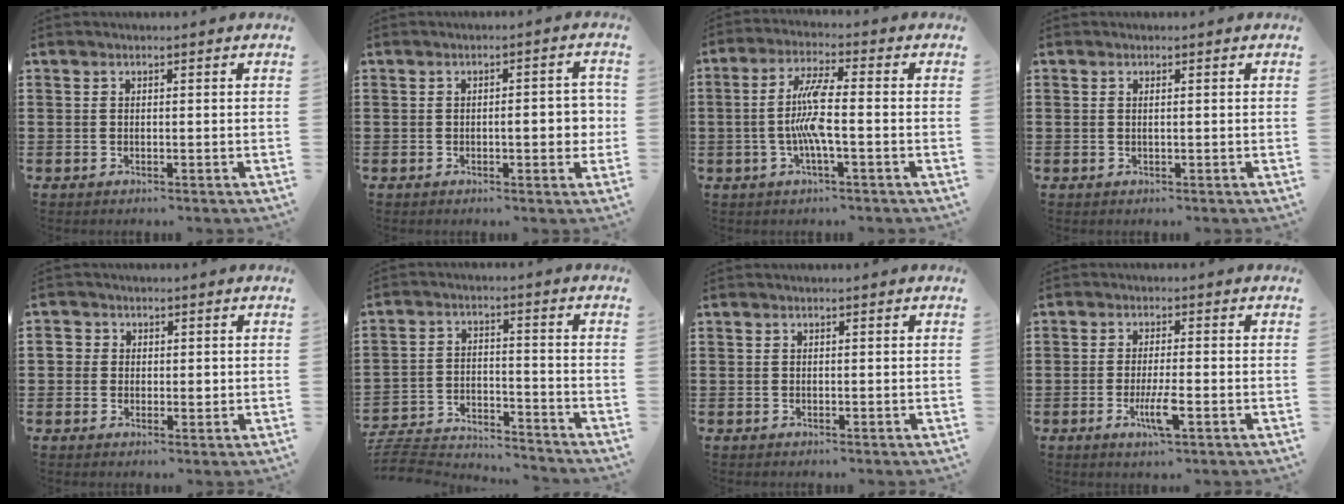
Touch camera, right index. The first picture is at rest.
{"total": 4.7, "force": [-0.6, 1.3, 4.5], "torque": [-0.051, -0.002, -0.017]}
{"total": 7.2, "force": [-1.1, 1.1, 7.0], "torque": [-0.154, -0.009, -0.031]}
{"total": 0.6, "force": [0.0, -0.1, 0.6], "torque": [-0.011, -0.003, 0.001]}
{"total": 2.4, "force": [0.2, 2.1, 1.0], "torque": [-0.027, 0.010, 0.001]}
{"total": 5.4, "force": [-5.3, 0.5, 1.1], "torque": [-0.038, -0.006, -0.111]}
{"total": 0.0}
{"total": 5.0, "force": [-1.9, 0.7, 4.6], "torque": [-0.089, -0.012, -0.034]}